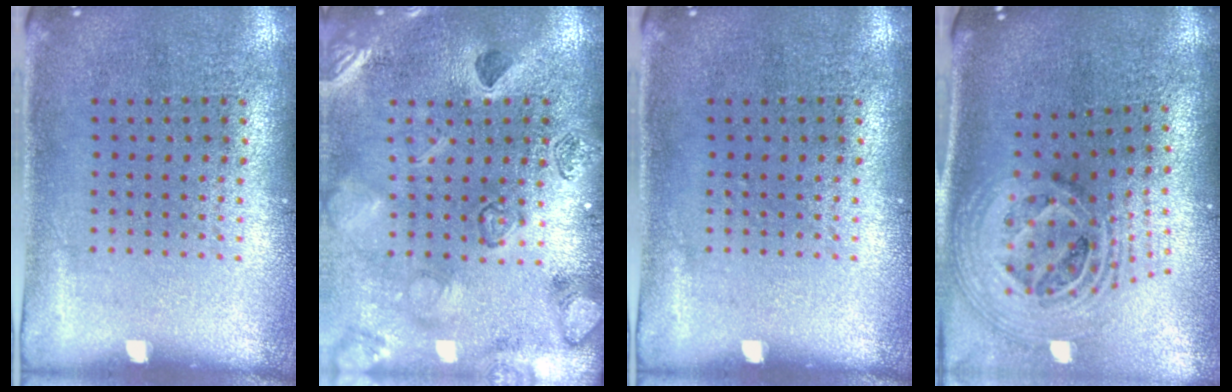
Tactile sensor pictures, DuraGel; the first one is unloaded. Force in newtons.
{"total": 2.3, "press": 2.3, "slide": 0.3}
{"total": 0.0}
{"total": 2.7, "press": 1.9, "slide": 1.9}